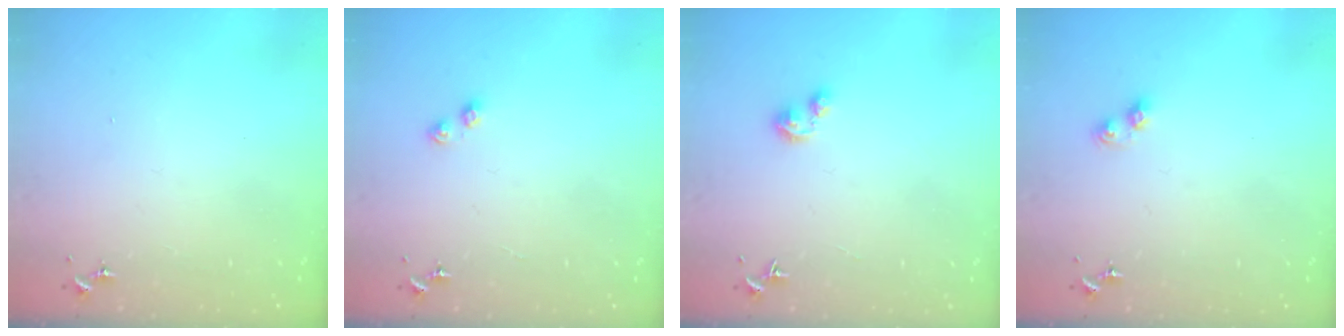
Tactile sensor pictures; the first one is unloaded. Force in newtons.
{"total": 2.8, "press": 2.8, "slide": 0.4}
{"total": 2.2, "press": 2.2, "slide": 0.2}
{"total": 4.9, "press": 4.9, "slide": 0.6}